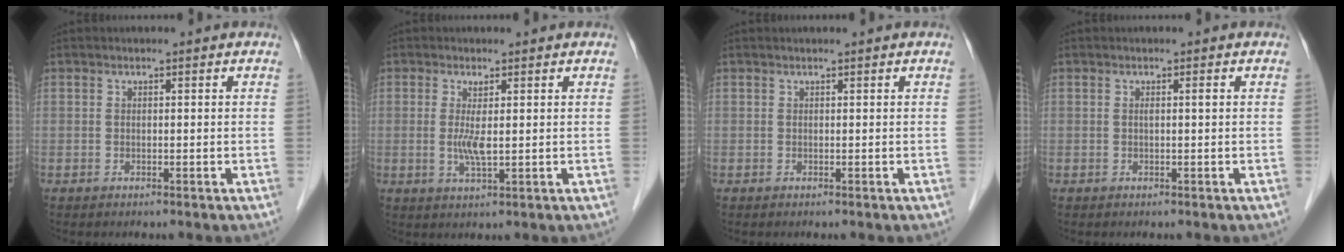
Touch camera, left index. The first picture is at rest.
{"total": 3.1, "force": [0.2, 0.3, 3.1], "torque": [-0.067, -0.008, 0.008]}
{"total": 0.5, "force": [0.4, -0.1, 0.2], "torque": [-0.004, 0.003, 0.009]}
{"total": 0.7, "force": [0.0, -0.2, 0.6], "torque": [-0.010, 0.001, 0.000]}